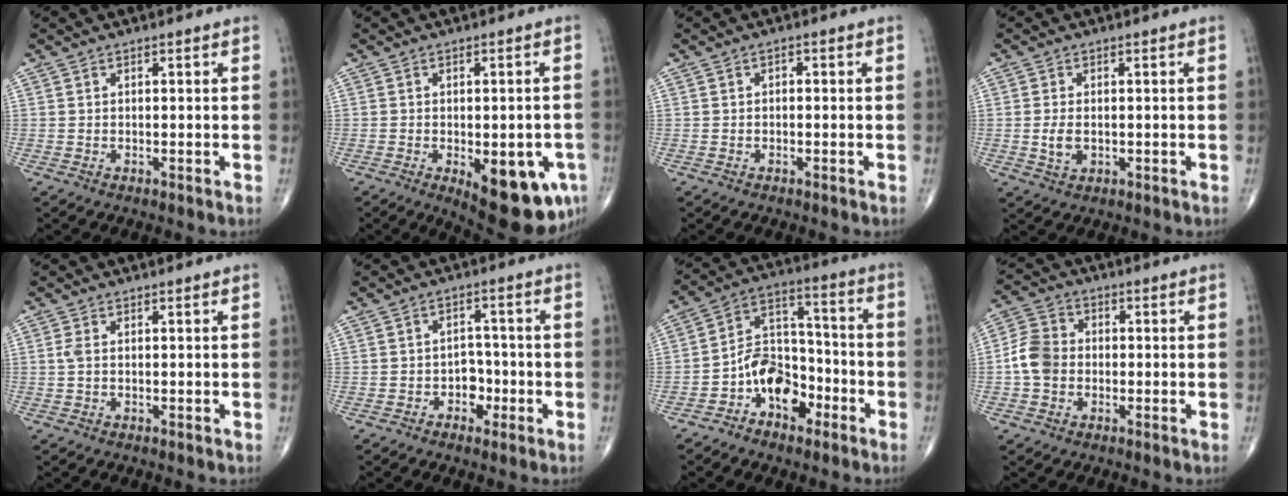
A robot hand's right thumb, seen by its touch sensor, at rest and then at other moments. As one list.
[{"total": 14.7, "force": [-5.5, 6.2, 12.1], "torque": [-0.116, 0.007, -0.053]}, {"total": 0.8, "force": [-0.4, 0.5, 0.4], "torque": [0.003, 0.008, -0.014]}, {"total": 3.2, "force": [-0.3, 2.1, 2.4], "torque": [-0.044, -0.002, -0.002]}, {"total": 1.3, "force": [0.0, 0.6, 1.1], "torque": [-0.026, -0.001, -0.002]}, {"total": 4.1, "force": [-1.6, 3.2, 1.9], "torque": [0.005, 0.021, -0.030]}, {"total": 11.2, "force": [-5.3, 7.4, 6.4], "torque": [-0.075, 0.069, -0.099]}, {"total": 6.9, "force": [-1.1, 5.6, 3.8], "torque": [-0.062, 0.022, -0.032]}]